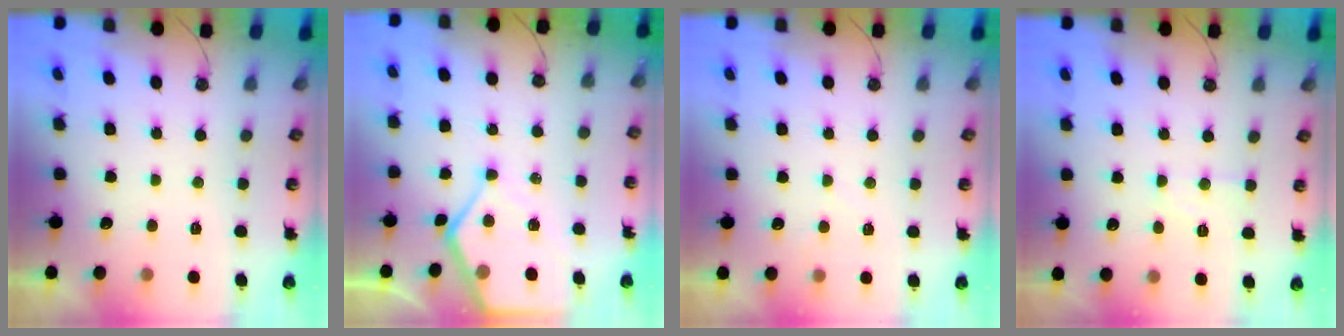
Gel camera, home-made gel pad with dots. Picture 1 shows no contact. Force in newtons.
{"total": 9.5, "press": 9.5, "slide": 1.0}
{"total": 2.9, "press": 2.9, "slide": 0.3}
{"total": 6.7, "press": 6.7, "slide": 0.4}